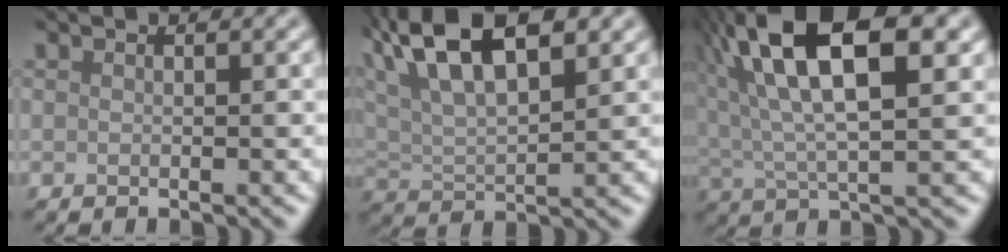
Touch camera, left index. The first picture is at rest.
{"total": 9.2, "force": [5.4, 3.7, 6.5], "torque": [-0.119, 0.023, 0.092]}
{"total": 12.1, "force": [5.2, 4.6, 9.9], "torque": [-0.179, 0.023, 0.083]}